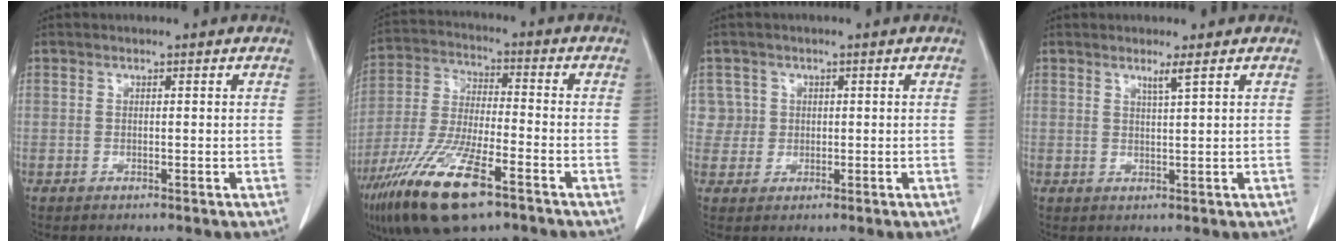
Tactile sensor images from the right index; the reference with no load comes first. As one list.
[{"total": 15.5, "force": [-9.1, 3.3, 12.0], "torque": [-0.253, -0.031, -0.167]}, {"total": 3.2, "force": [0.9, 3.1, -0.4], "torque": [0.028, 0.007, 0.012]}, {"total": 1.7, "force": [1.2, -0.5, 1.1], "torque": [-0.024, -0.009, 0.024]}]